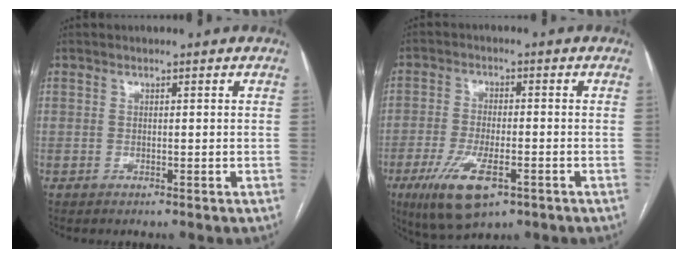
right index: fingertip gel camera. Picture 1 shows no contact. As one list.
[{"total": 10.2, "force": [-5.0, 3.3, 8.2], "torque": [-0.161, -0.020, -0.079]}]